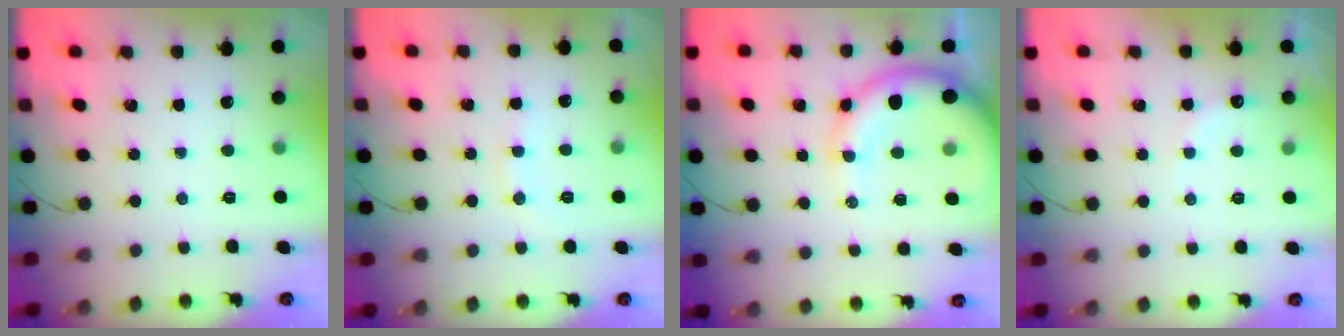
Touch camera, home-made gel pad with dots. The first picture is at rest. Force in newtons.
{"total": 7.0, "press": 6.9, "slide": 1.3}
{"total": 12.7, "press": 12.4, "slide": 2.7}
{"total": 7.2, "press": 7.1, "slide": 1.1}